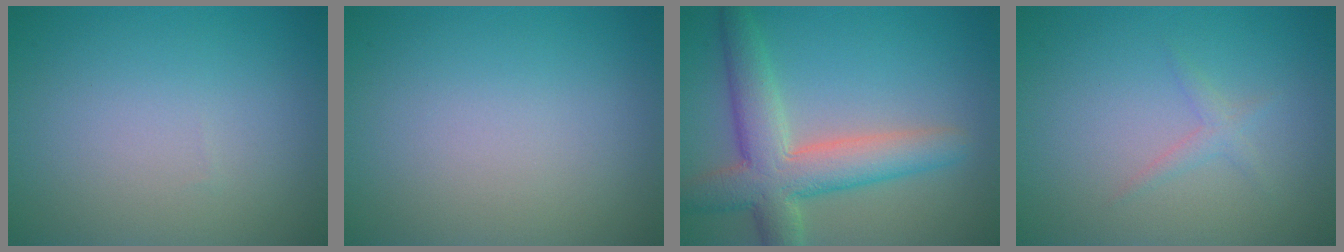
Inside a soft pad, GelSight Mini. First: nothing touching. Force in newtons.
{"total": 0.0}
{"total": 6.8, "press": 6.8, "slide": 0.5}
{"total": 1.1, "press": 1.1, "slide": 0.0}